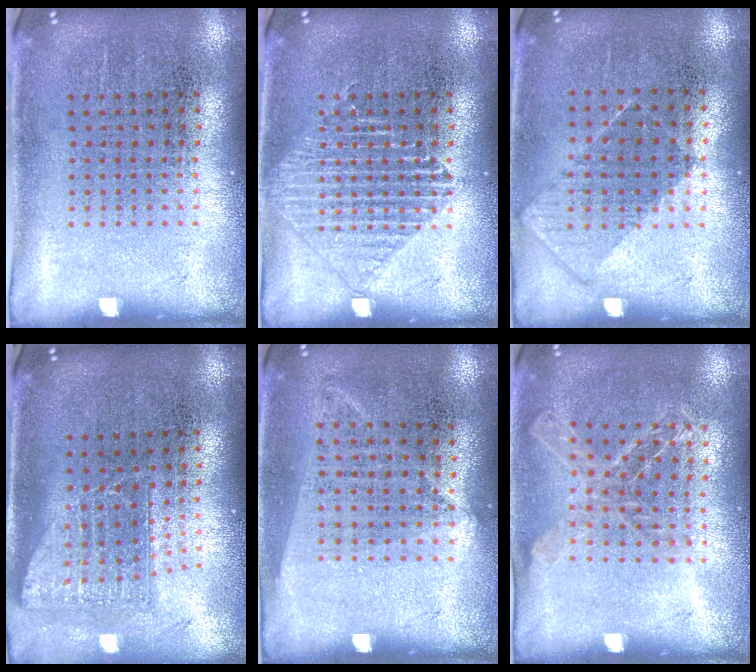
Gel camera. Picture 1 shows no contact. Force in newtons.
{"total": 2.0, "press": 2.0, "slide": 0.3}
{"total": 0.9, "press": 0.7, "slide": 0.5}
{"total": 1.7, "press": 1.4, "slide": 1.0}
{"total": 1.0, "press": 0.9, "slide": 0.5}
{"total": 1.1, "press": 1.1, "slide": 0.1}